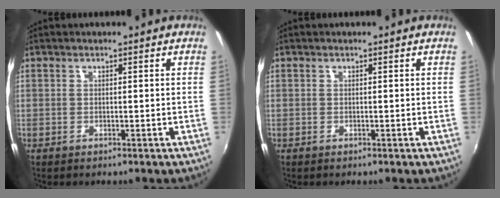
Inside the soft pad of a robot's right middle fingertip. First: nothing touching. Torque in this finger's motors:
{"motor_torque": [-0.02, -0.02, 0.00, 0.00]}